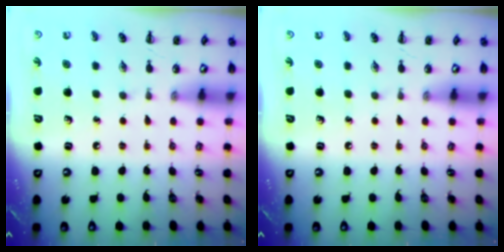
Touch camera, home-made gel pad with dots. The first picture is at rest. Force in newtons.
{"total": 0.0}